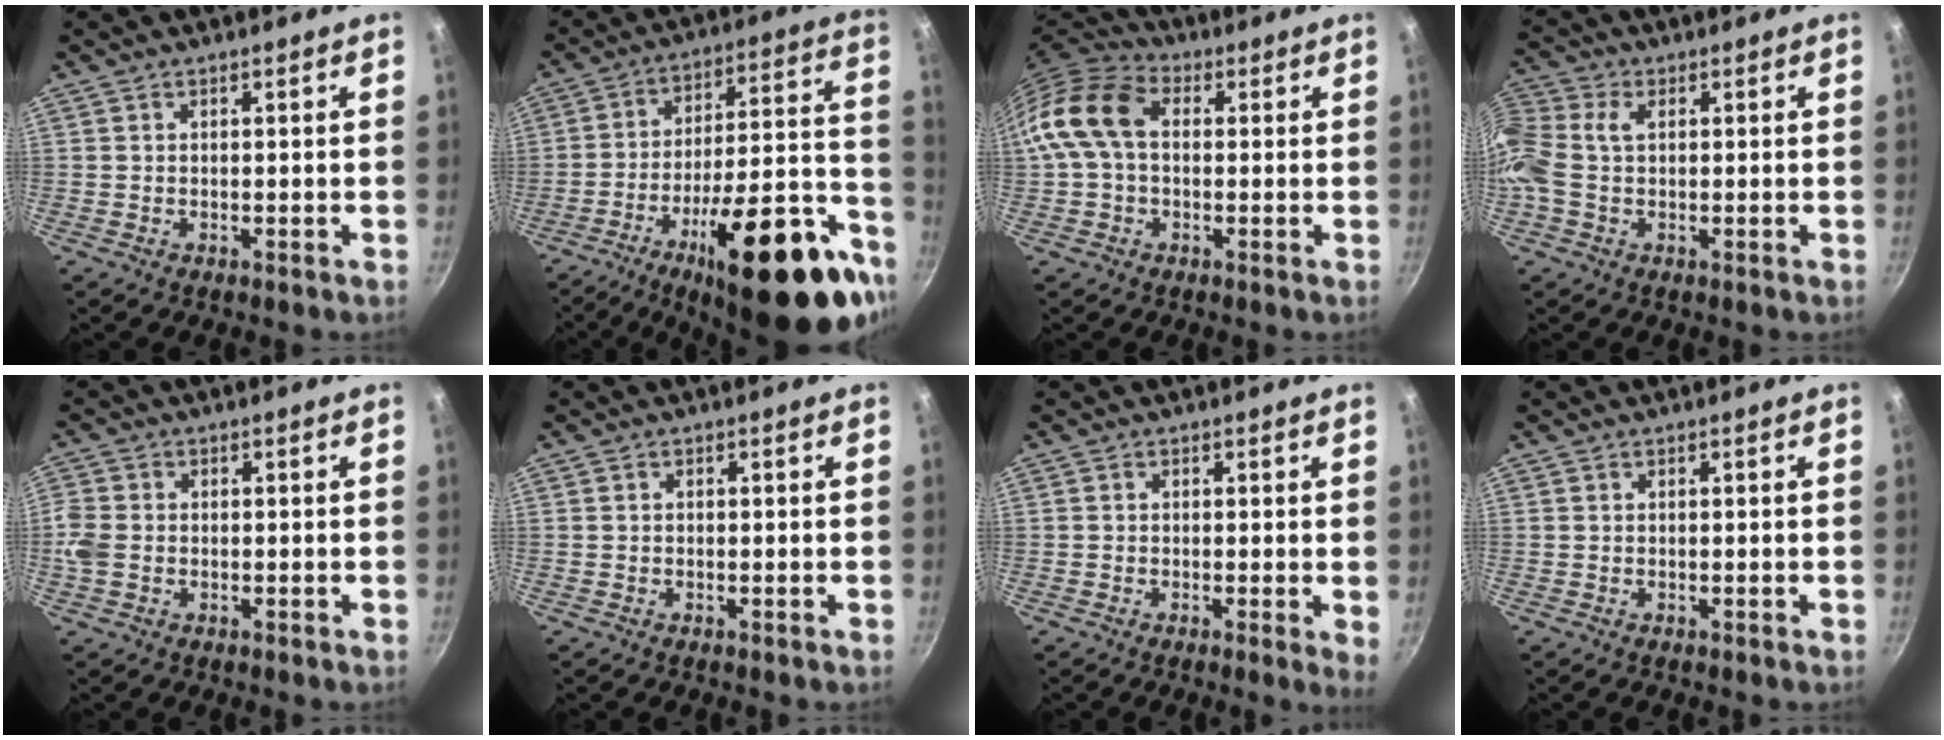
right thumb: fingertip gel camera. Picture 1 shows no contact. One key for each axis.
{"total": 30.2, "fx": -15.6, "fy": 9.9, "fz": 23.9, "tx": -0.291, "ty": 0.081, "tz": -0.231}
{"total": 11.7, "fx": 1.1, "fy": 8.1, "fz": 8.4, "tx": -0.146, "ty": 0.028, "tz": 0.000}
{"total": 11.3, "fx": 0.9, "fy": 7.8, "fz": 8.1, "tx": -0.182, "ty": 0.025, "tz": 0.000}
{"total": 4.3, "fx": -0.8, "fy": 3.3, "fz": 2.6, "tx": -0.059, "ty": 0.003, "tz": -0.023}
{"total": 0.0}
{"total": 2.3, "fx": 0.0, "fy": 0.5, "fz": 2.2, "tx": -0.028, "ty": -0.006, "tz": -0.005}
{"total": 0.0}